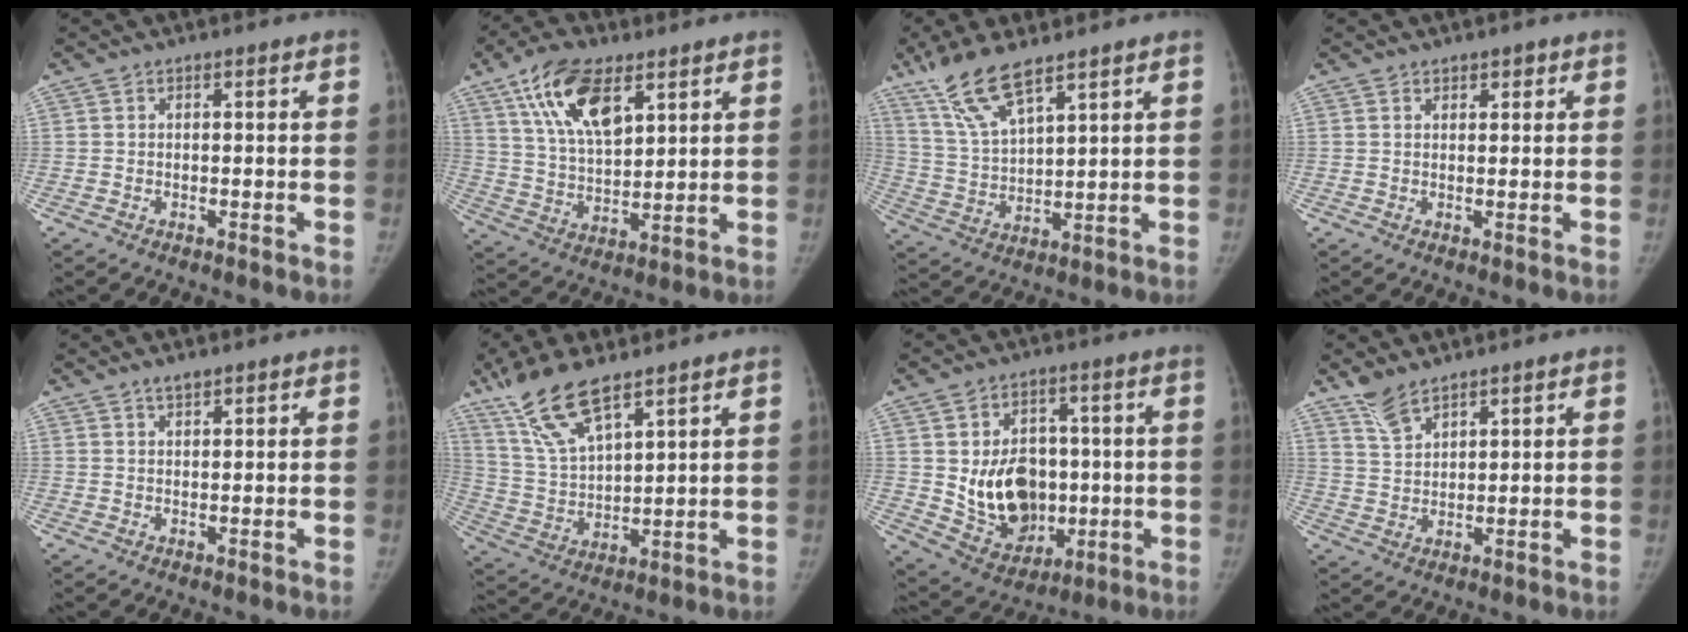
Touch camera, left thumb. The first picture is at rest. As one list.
[{"total": 14.6, "force": [7.7, 6.7, 10.5], "torque": [-0.173, -0.024, 0.146]}, {"total": 11.5, "force": [8.2, 3.0, 7.6], "torque": [-0.148, -0.032, 0.173]}, {"total": 2.0, "force": [1.3, 1.0, 1.2], "torque": [-0.007, -0.006, 0.018]}, {"total": 2.0, "force": [1.6, 0.6, 1.1], "torque": [-0.016, -0.009, 0.028]}, {"total": 13.7, "force": [9.5, 4.1, 8.9], "torque": [-0.170, -0.035, 0.199]}, {"total": 15.2, "force": [-0.3, 11.4, 10.0], "torque": [-0.118, -0.005, 0.018]}, {"total": 5.2, "force": [4.2, 2.0, 2.4], "torque": [-0.041, -0.018, 0.091]}]